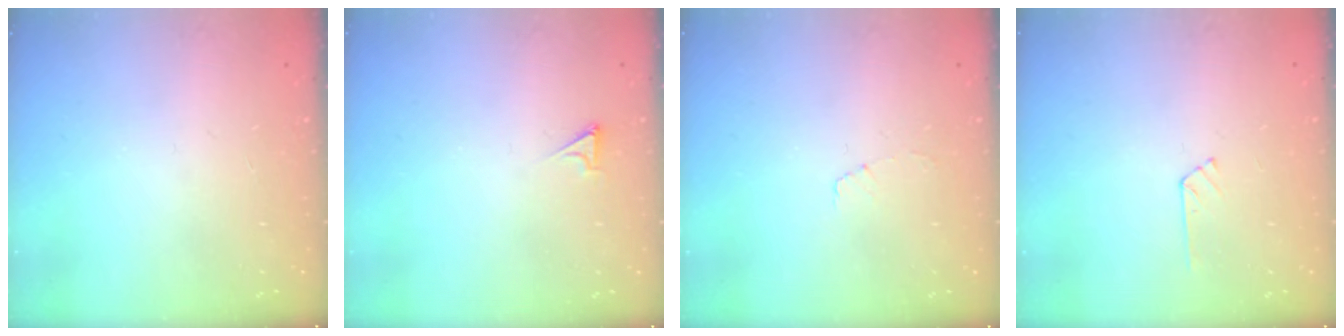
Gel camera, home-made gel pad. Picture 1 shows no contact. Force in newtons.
{"total": 2.2, "press": 2.2, "slide": 0.3}
{"total": 3.8, "press": 3.8, "slide": 0.3}
{"total": 2.8, "press": 2.8, "slide": 0.3}